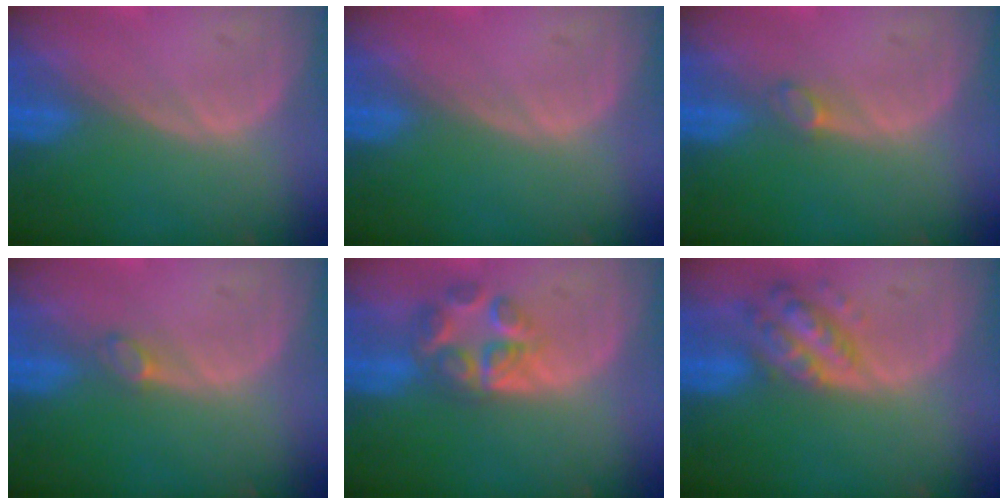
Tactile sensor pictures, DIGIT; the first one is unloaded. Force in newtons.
{"total": 0.0}
{"total": 1.4, "press": 1.4, "slide": 0.2}
{"total": 1.4, "press": 1.4, "slide": 0.2}
{"total": 6.7, "press": 5.7, "slide": 3.5}
{"total": 6.3, "press": 5.7, "slide": 2.7}